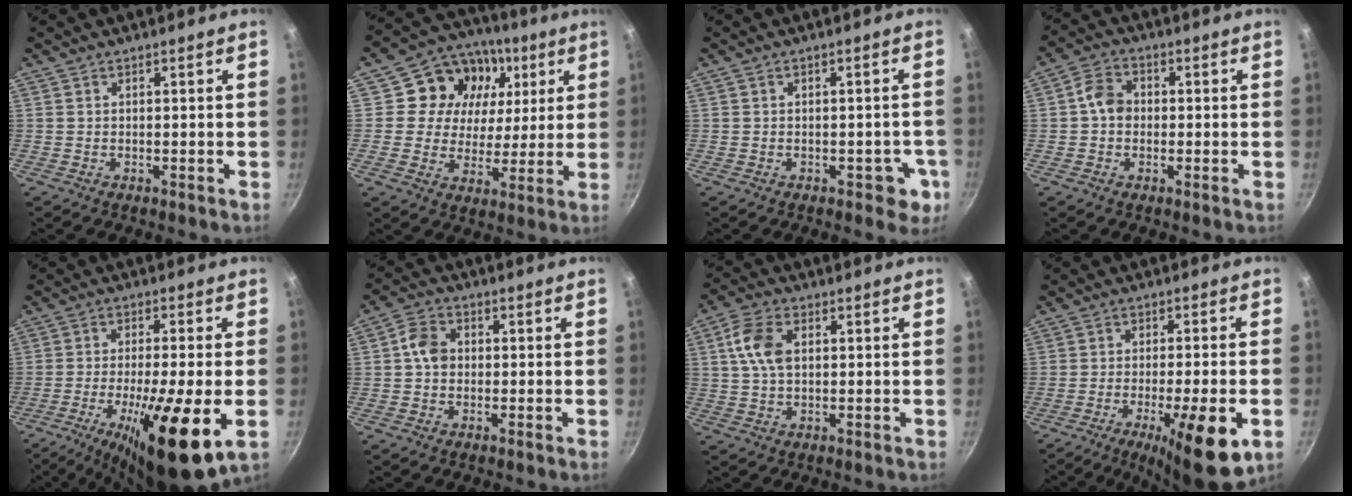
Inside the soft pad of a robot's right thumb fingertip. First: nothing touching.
{"total": 15.5, "force": [4.8, 13.2, 6.6], "torque": [-0.084, -0.008, 0.066]}
{"total": 4.5, "force": [-1.5, 2.9, 3.0], "torque": [0.001, 0.015, -0.010]}
{"total": 5.2, "force": [0.0, 4.2, 3.1], "torque": [-0.041, 0.019, -0.011]}
{"total": 18.2, "force": [-5.7, 3.7, 16.8], "torque": [-0.276, 0.001, -0.091]}
{"total": 5.4, "force": [0.2, 4.3, 3.3], "torque": [-0.047, 0.017, -0.006]}
{"total": 8.0, "force": [1.8, 4.9, 6.1], "torque": [-0.112, 0.009, 0.030]}
{"total": 15.1, "force": [-5.8, 3.5, 13.5], "torque": [-0.194, 0.009, -0.080]}